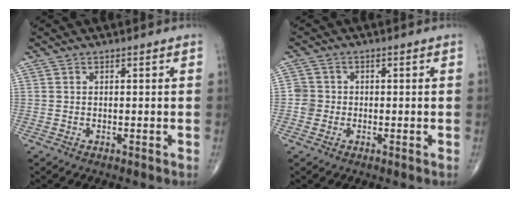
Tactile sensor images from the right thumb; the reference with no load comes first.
{"total": 2.8, "force": [-0.4, 2.7, 0.5], "torque": [0.010, 0.008, -0.012]}